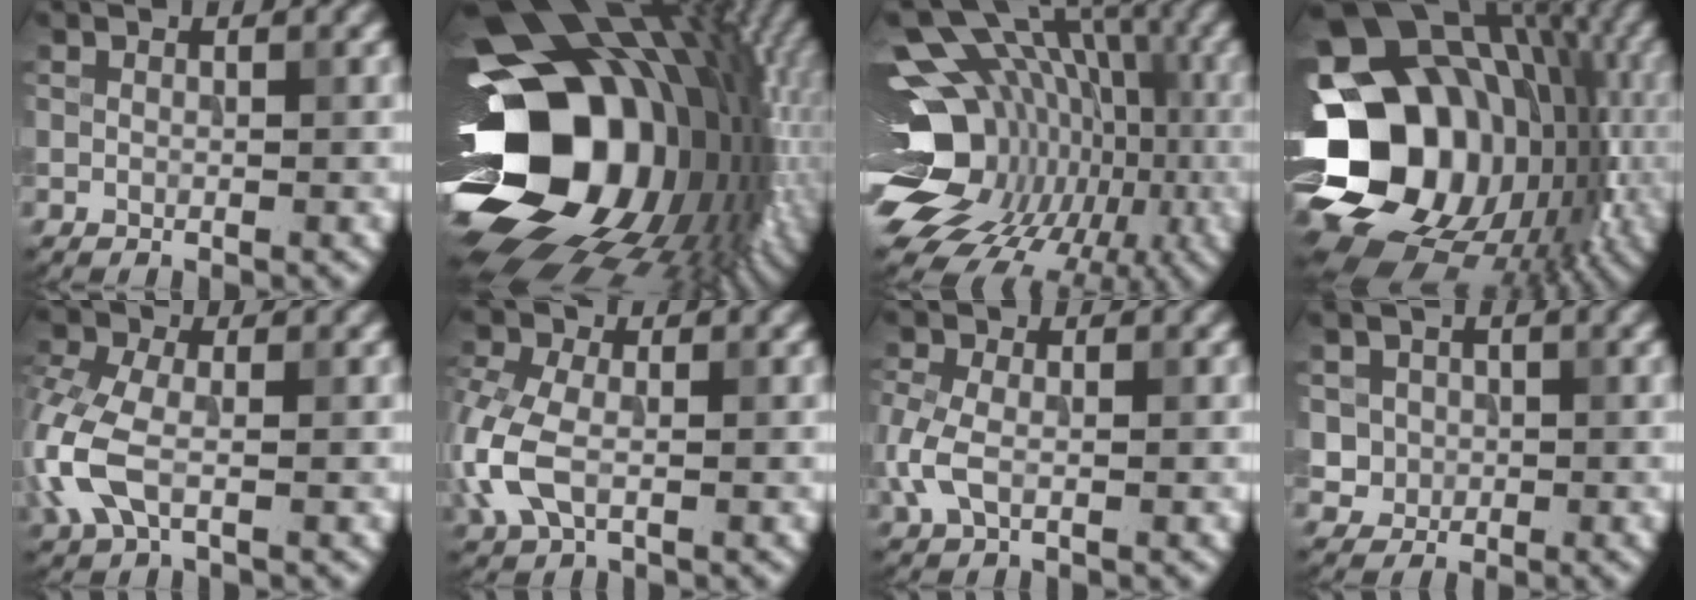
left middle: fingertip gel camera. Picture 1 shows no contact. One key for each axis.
{"total": 19.6, "fx": -1.0, "fy": 13.8, "fz": 13.9, "tx": -0.256, "ty": -0.028, "tz": -0.012}
{"total": 17.3, "fx": -2.3, "fy": 13.2, "fz": 10.9, "tx": -0.156, "ty": -0.004, "tz": -0.016}
{"total": 19.9, "fx": -3.3, "fy": 16.0, "fz": 11.4, "tx": -0.189, "ty": -0.003, "tz": -0.047}
{"total": 5.5, "fx": -1.3, "fy": 3.2, "fz": 4.3, "tx": -0.123, "ty": 0.000, "tz": -0.034}
{"total": 5.7, "fx": -1.0, "fy": 3.7, "fz": 4.3, "tx": -0.120, "ty": -0.001, "tz": -0.028}
{"total": 3.4, "fx": -0.6, "fy": 2.2, "fz": 2.6, "tx": -0.071, "ty": -0.001, "tz": -0.016}
{"total": 2.1, "fx": 0.1, "fy": 2.1, "fz": 0.4, "tx": -0.002, "ty": -0.005, "tz": 0.016}